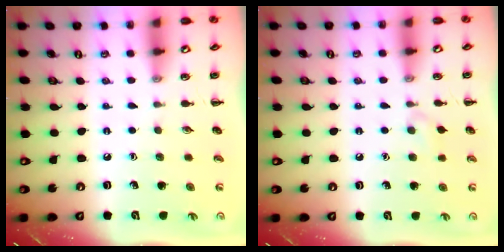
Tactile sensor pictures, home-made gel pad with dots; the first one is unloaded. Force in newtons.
{"total": 4.7, "press": 4.4, "slide": 1.6}